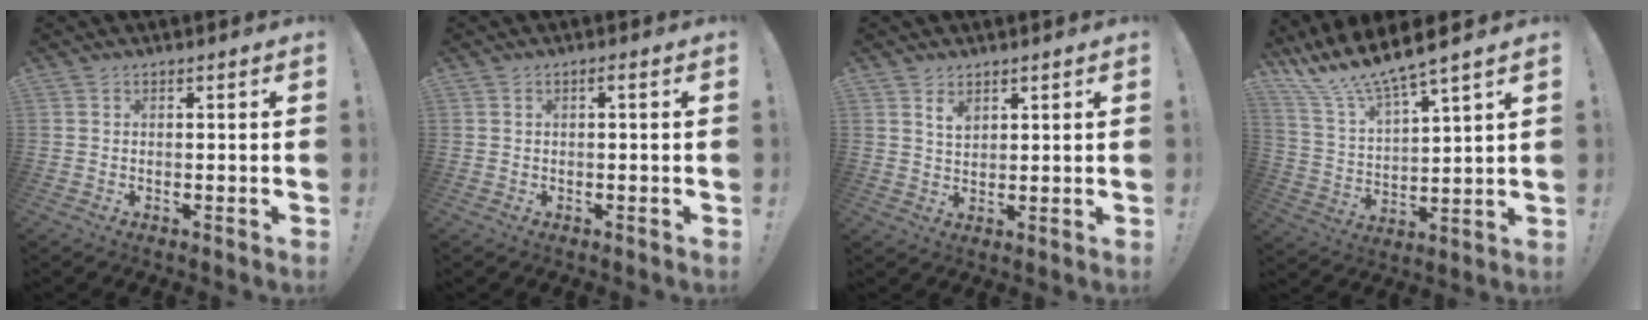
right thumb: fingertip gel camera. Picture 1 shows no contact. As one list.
[{"total": 1.0, "force": [-0.2, 0.1, 1.0], "torque": [-0.024, 0.004, -0.004]}, {"total": 4.0, "force": [2.4, 2.3, 2.2], "torque": [-0.030, -0.014, 0.042]}, {"total": 12.0, "force": [10.9, 0.5, 5.1], "torque": [-0.127, -0.087, 0.190]}]